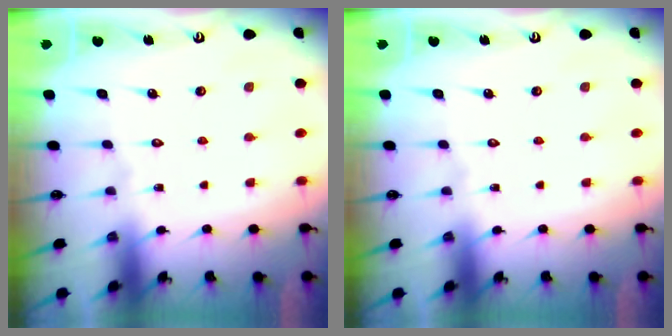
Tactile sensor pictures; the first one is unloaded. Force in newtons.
{"total": 0.0}